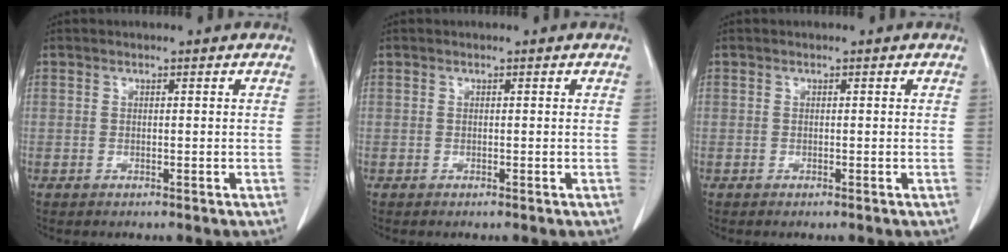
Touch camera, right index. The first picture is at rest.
{"total": 0.0}
{"total": 0.0}